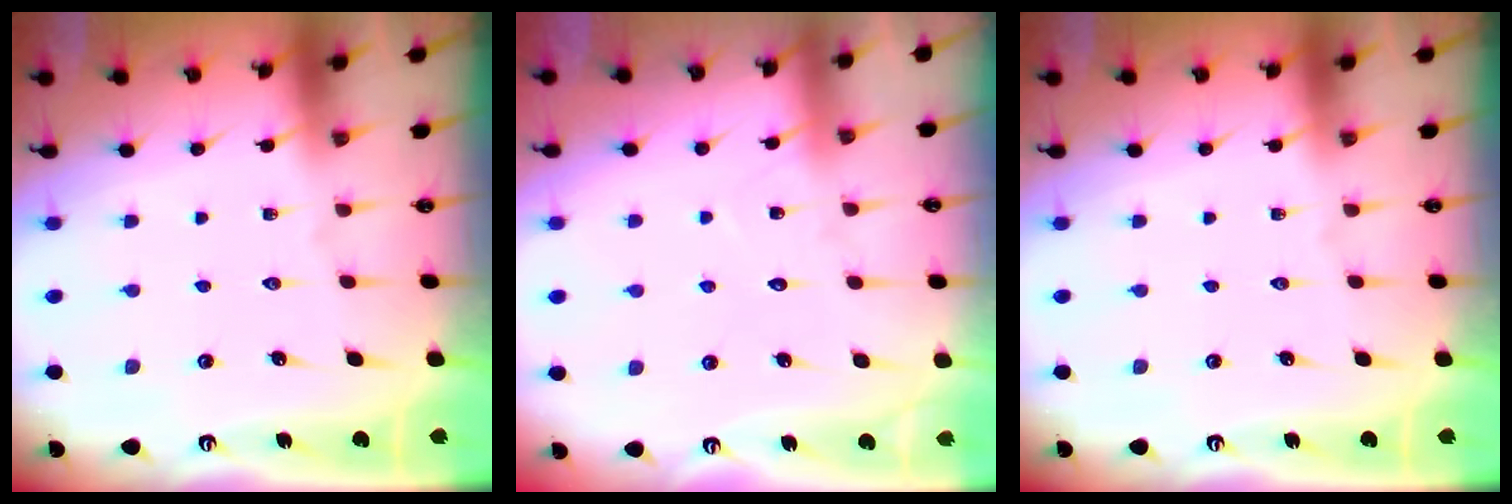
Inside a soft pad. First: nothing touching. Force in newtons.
{"total": 5.6, "press": 5.6, "slide": 0.6}
{"total": 0.0}